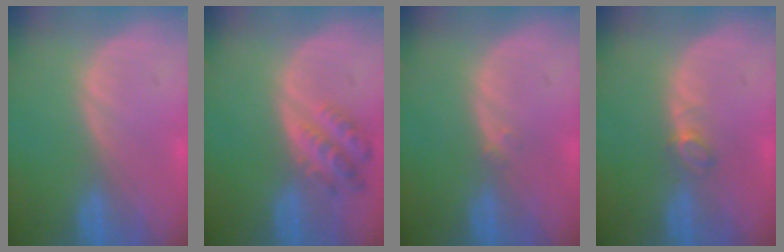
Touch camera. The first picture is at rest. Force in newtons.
{"total": 4.9, "press": 4.9, "slide": 0.4}
{"total": 0.8, "press": 0.7, "slide": 0.4}
{"total": 2.0, "press": 1.9, "slide": 0.4}